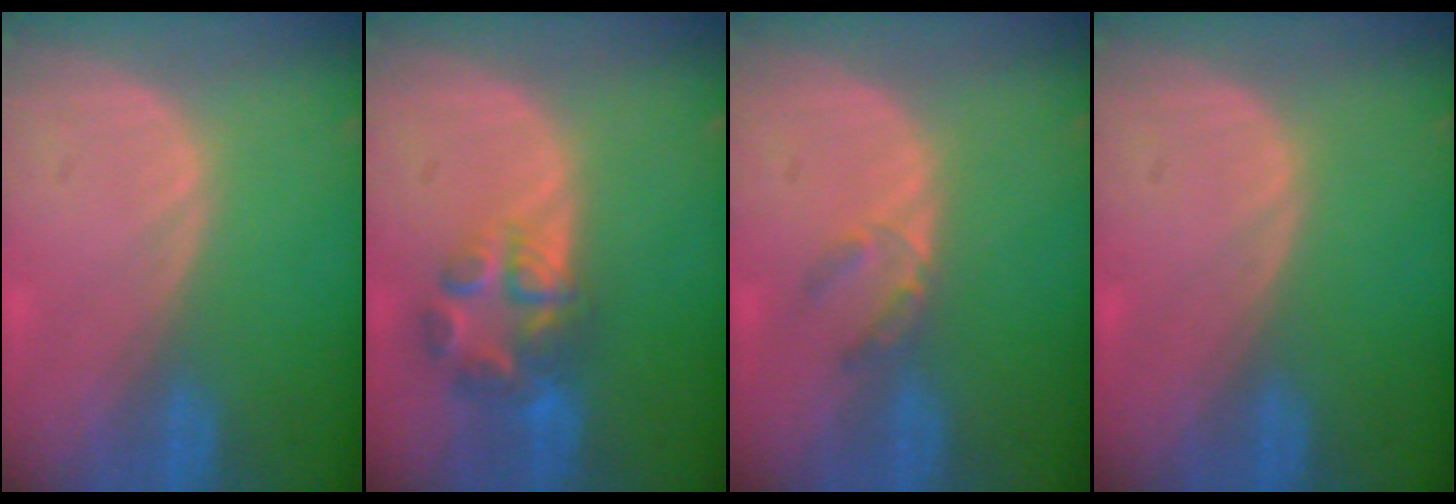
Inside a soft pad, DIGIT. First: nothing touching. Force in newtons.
{"total": 7.0, "press": 5.9, "slide": 3.6}
{"total": 2.5, "press": 2.3, "slide": 1.0}
{"total": 0.0}